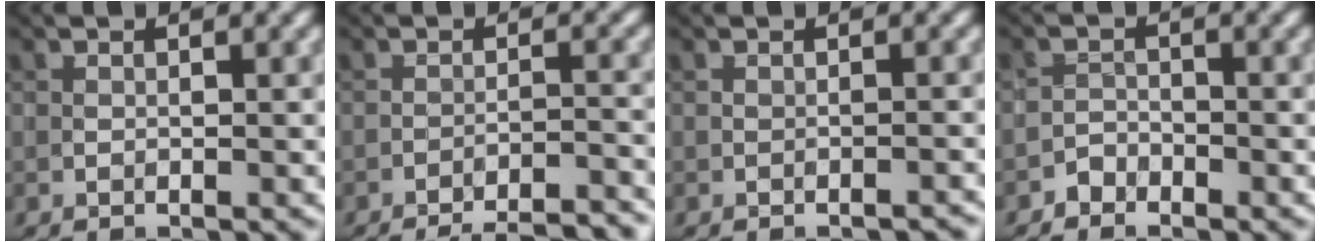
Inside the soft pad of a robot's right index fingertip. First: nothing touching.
{"total": 11.3, "force": [-10.6, 2.4, 3.0], "torque": [-0.014, 0.019, -0.123]}
{"total": 1.3, "force": [-1.2, 0.2, 0.3], "torque": [0.005, 0.007, -0.017]}
{"total": 1.1, "force": [-1.0, 0.5, -0.1], "torque": [0.007, 0.008, -0.019]}